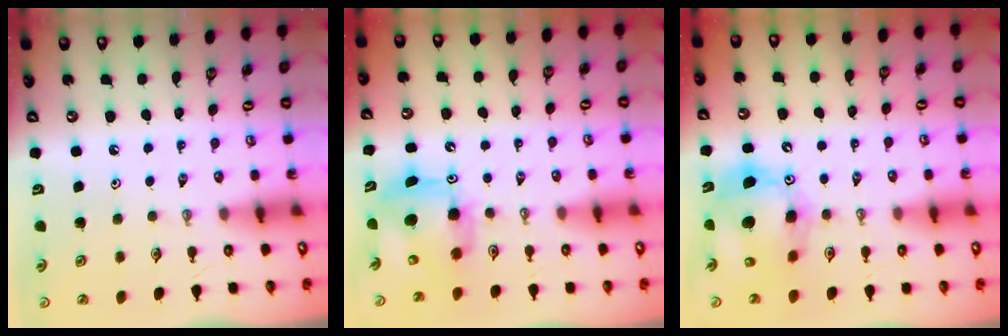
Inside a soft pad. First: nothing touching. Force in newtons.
{"total": 8.5, "press": 8.5, "slide": 0.5}
{"total": 14.5, "press": 14.3, "slide": 2.5}